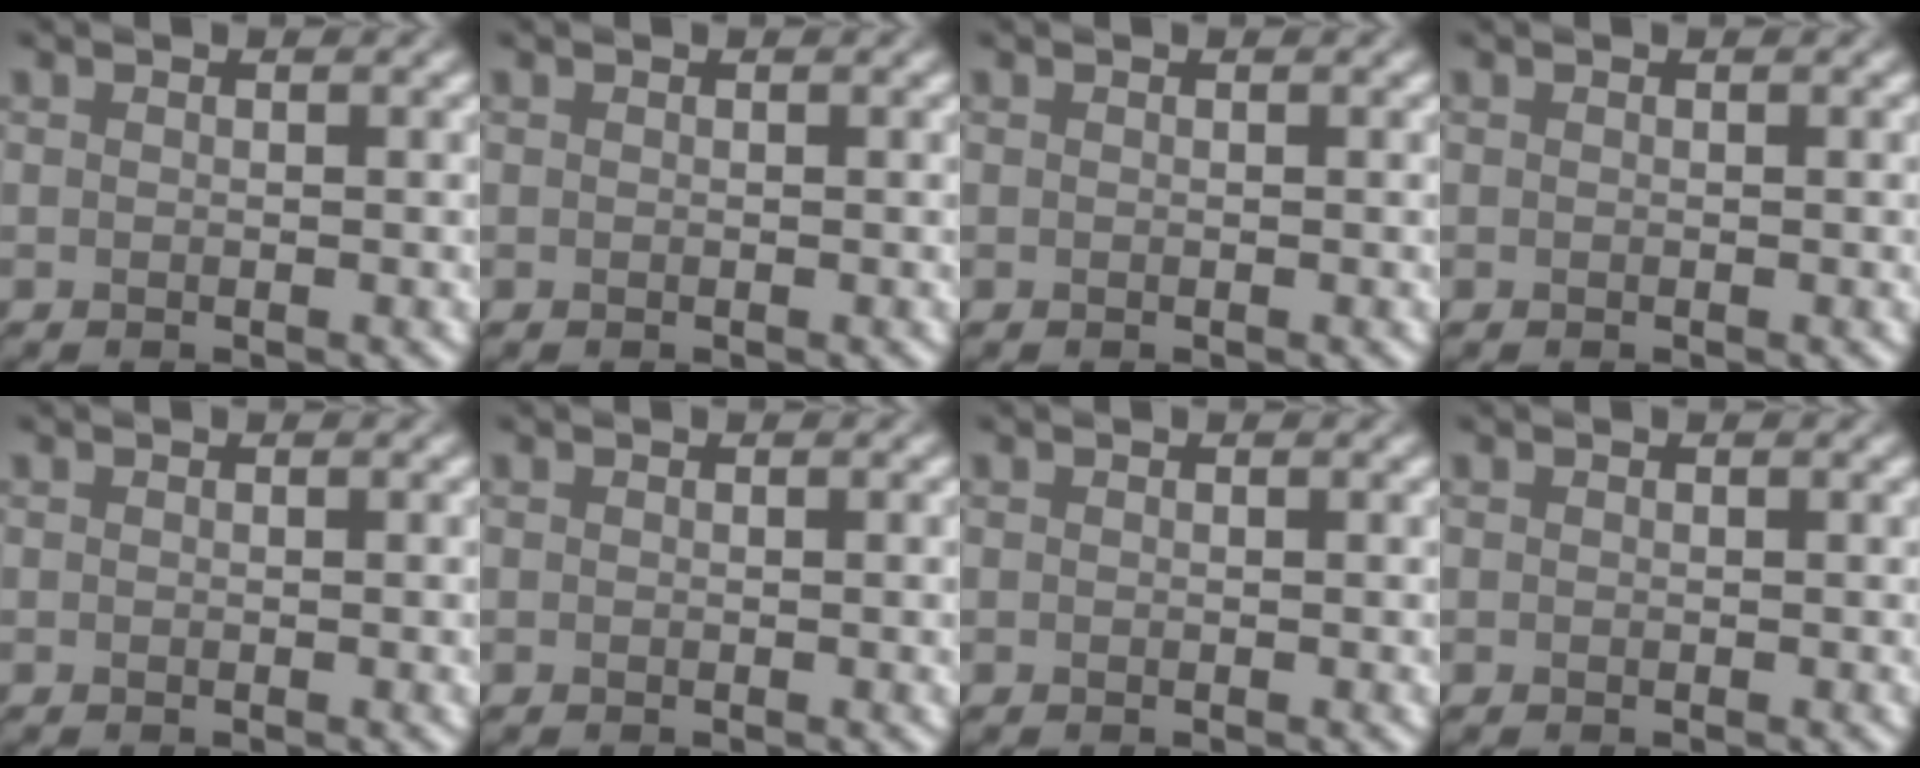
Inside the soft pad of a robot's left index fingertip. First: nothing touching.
{"total": 0.0}
{"total": 0.0}
{"total": 0.0}
{"total": 0.5, "force": [0.0, 0.1, 0.5], "torque": [-0.006, 0.001, 0.001]}
{"total": 0.8, "force": [0.0, 0.1, 0.8], "torque": [-0.008, 0.001, 0.000]}
{"total": 0.0}
{"total": 0.0}